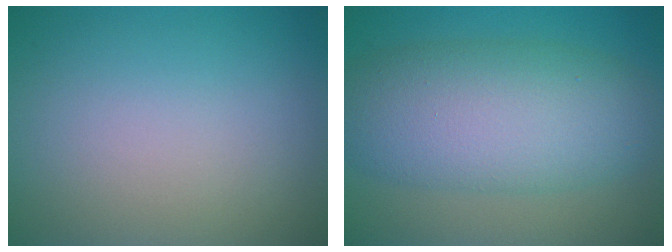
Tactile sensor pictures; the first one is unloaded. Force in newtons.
{"total": 9.3, "press": 9.3, "slide": 0.1}